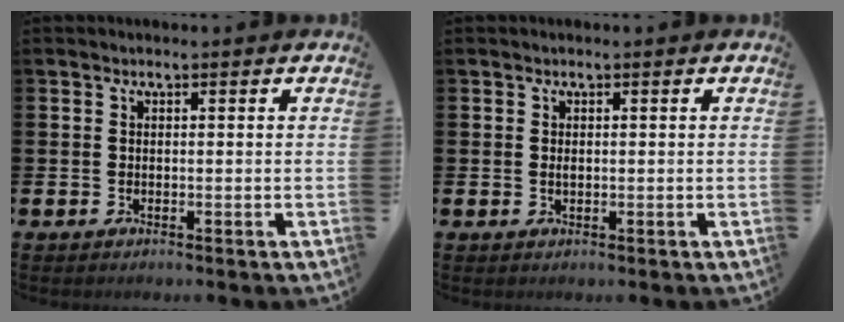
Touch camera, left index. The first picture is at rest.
{"total": 0.6, "force": [0.1, 0.2, 0.5], "torque": [-0.002, -0.002, 0.000]}